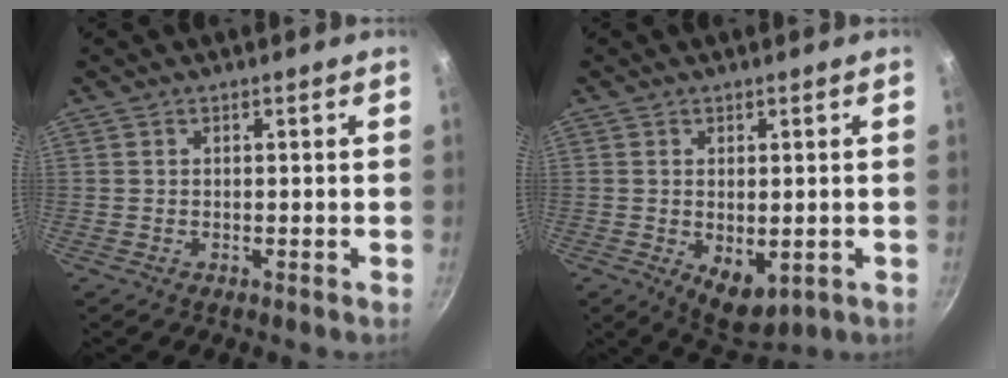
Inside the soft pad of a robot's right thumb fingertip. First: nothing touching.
{"total": 6.8, "force": [-1.1, 3.9, 5.5], "torque": [-0.068, -0.014, -0.003]}